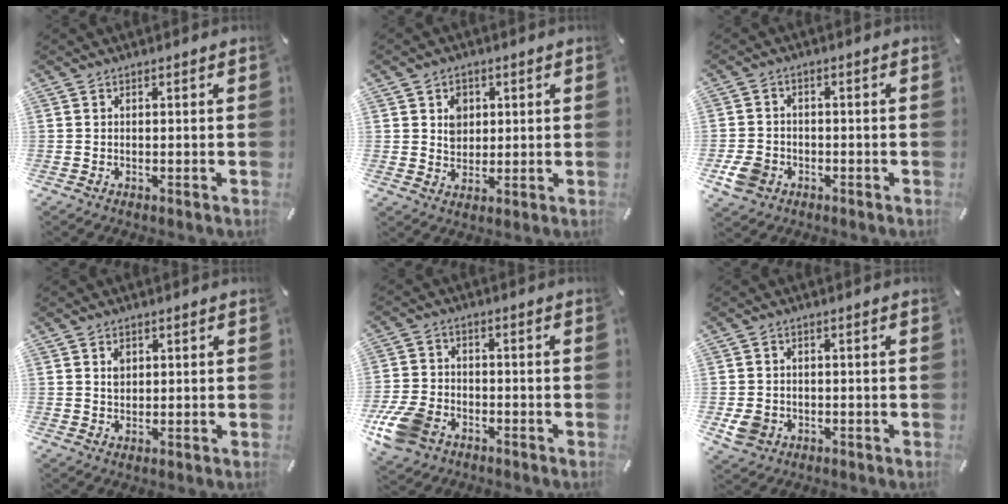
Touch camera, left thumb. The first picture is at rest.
{"total": 4.8, "force": [1.2, 4.4, 1.5], "torque": [-0.019, -0.001, 0.017]}
{"total": 6.0, "force": [-2.4, 4.8, 2.6], "torque": [-0.058, 0.004, -0.047]}
{"total": 2.2, "force": [0.9, 1.8, 0.8], "torque": [-0.004, -0.005, 0.012]}
{"total": 10.4, "force": [-5.3, 7.2, 5.4], "torque": [-0.123, 0.026, -0.097]}
{"total": 4.5, "force": [-1.2, 3.9, 2.0], "torque": [-0.038, 0.000, -0.021]}